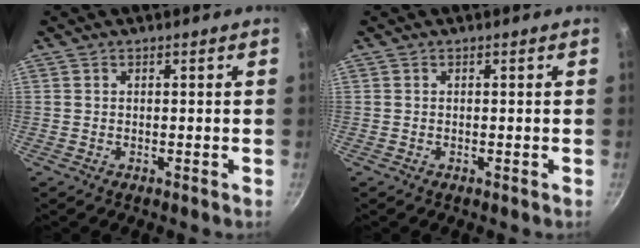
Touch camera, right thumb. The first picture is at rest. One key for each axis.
{"total": 0.0}